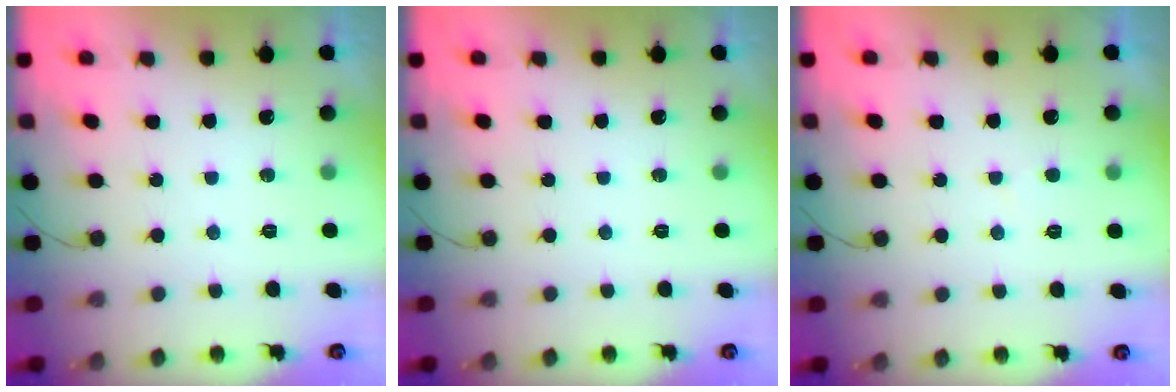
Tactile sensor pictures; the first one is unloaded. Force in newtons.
{"total": 0.0}
{"total": 2.4, "press": 2.4, "slide": 0.4}